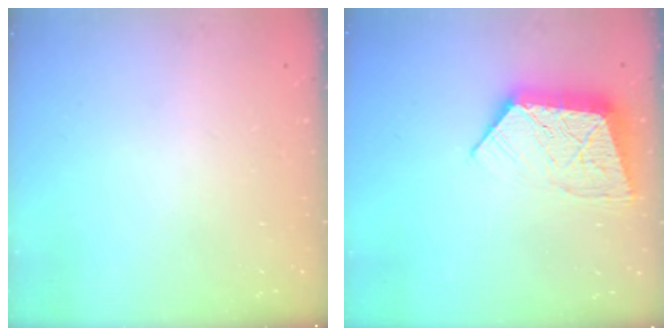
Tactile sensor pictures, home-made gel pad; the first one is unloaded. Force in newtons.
{"total": 11.6, "press": 11.6, "slide": 0.9}